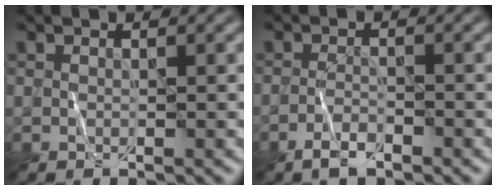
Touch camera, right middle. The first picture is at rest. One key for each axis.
{"total": 2.0, "fx": -1.6, "fy": 0.5, "fz": 1.1, "tx": -0.023, "ty": 0.001, "tz": -0.032}